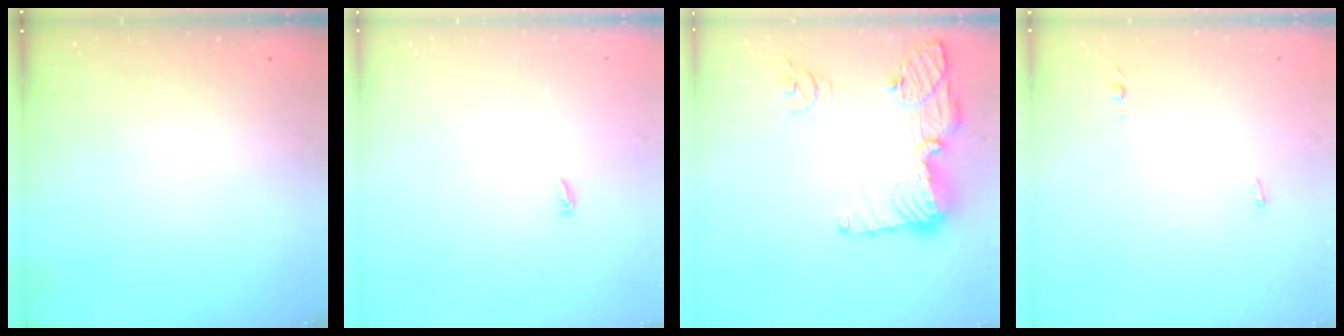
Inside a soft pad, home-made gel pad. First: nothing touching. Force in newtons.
{"total": 3.6, "press": 3.6, "slide": 0.4}
{"total": 16.2, "press": 16.2, "slide": 1.7}
{"total": 3.4, "press": 3.2, "slide": 1.1}